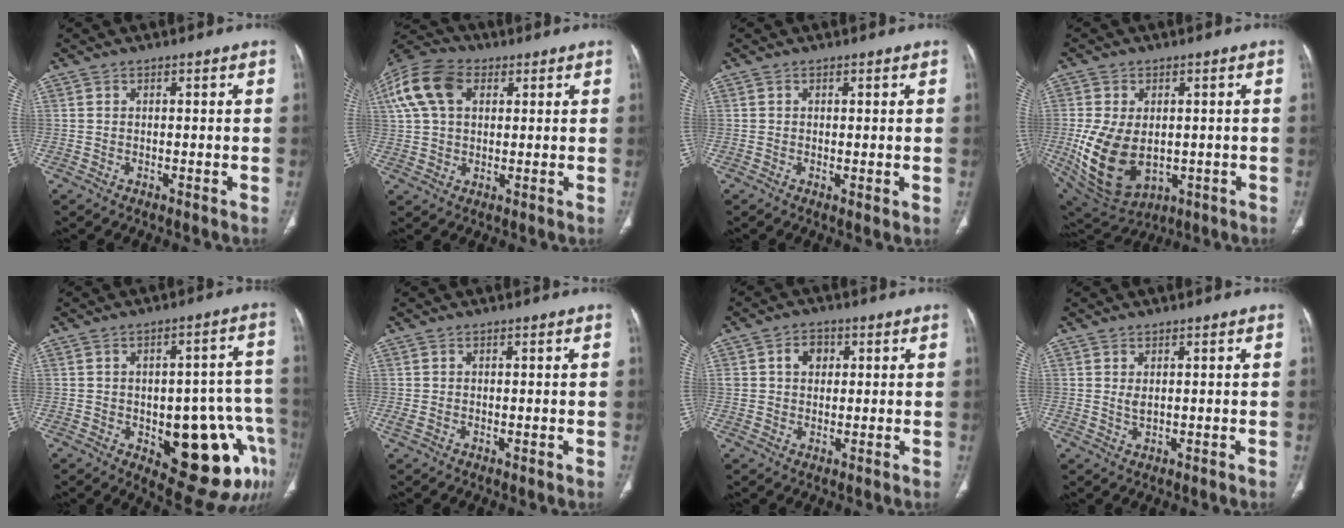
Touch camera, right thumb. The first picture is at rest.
{"total": 14.7, "force": [5.0, 9.9, 9.7], "torque": [-0.211, 0.023, 0.090]}
{"total": 1.2, "force": [0.0, 0.4, 1.2], "torque": [-0.025, -0.008, 0.000]}
{"total": 14.7, "force": [-1.6, 9.7, 11.0], "torque": [-0.200, -0.009, 0.002]}
{"total": 19.3, "force": [-6.4, 8.6, 16.1], "torque": [-0.141, 0.037, -0.061]}
{"total": 1.3, "force": [-0.2, 0.6, 1.2], "torque": [-0.033, -0.002, -0.001]}
{"total": 4.7, "force": [1.3, 3.7, 2.5], "torque": [-0.020, 0.002, 0.022]}
{"total": 1.5, "force": [0.5, 0.7, 1.2], "torque": [-0.024, -0.007, 0.014]}